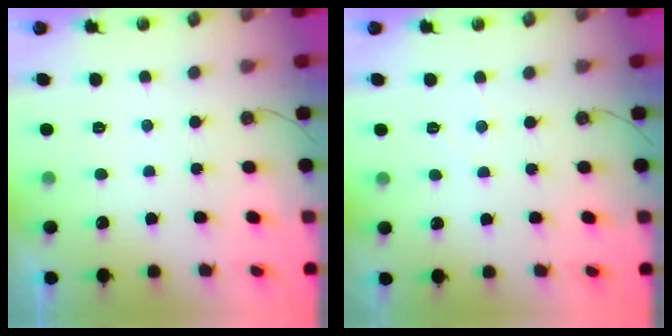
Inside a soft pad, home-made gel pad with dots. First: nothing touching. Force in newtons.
{"total": 3.1, "press": 3.1, "slide": 0.5}